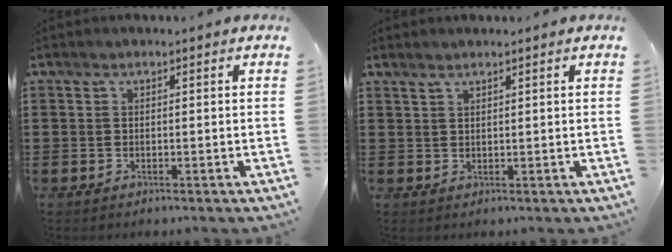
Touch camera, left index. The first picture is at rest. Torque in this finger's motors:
{"motor_torque": [1.88, -0.26, 0.56, 0.14]}